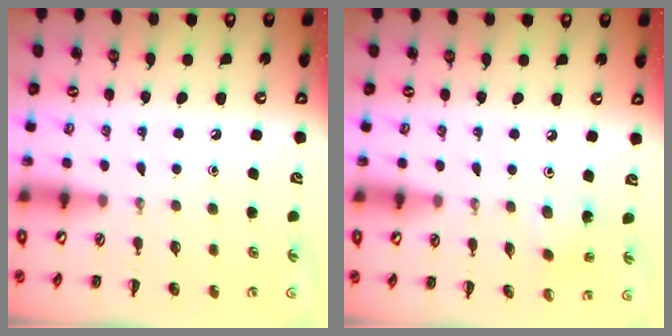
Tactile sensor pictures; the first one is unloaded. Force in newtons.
{"total": 1.7, "press": 1.5, "slide": 0.6}